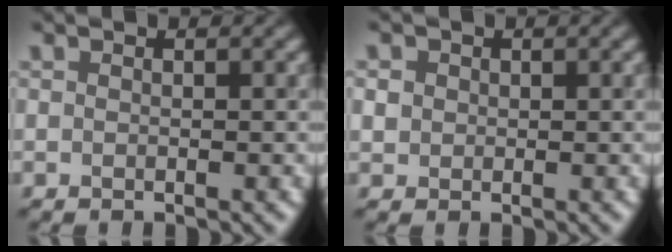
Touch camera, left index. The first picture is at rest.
{"total": 1.7, "force": [0.6, 1.5, 0.6], "torque": [-0.015, 0.005, 0.011]}